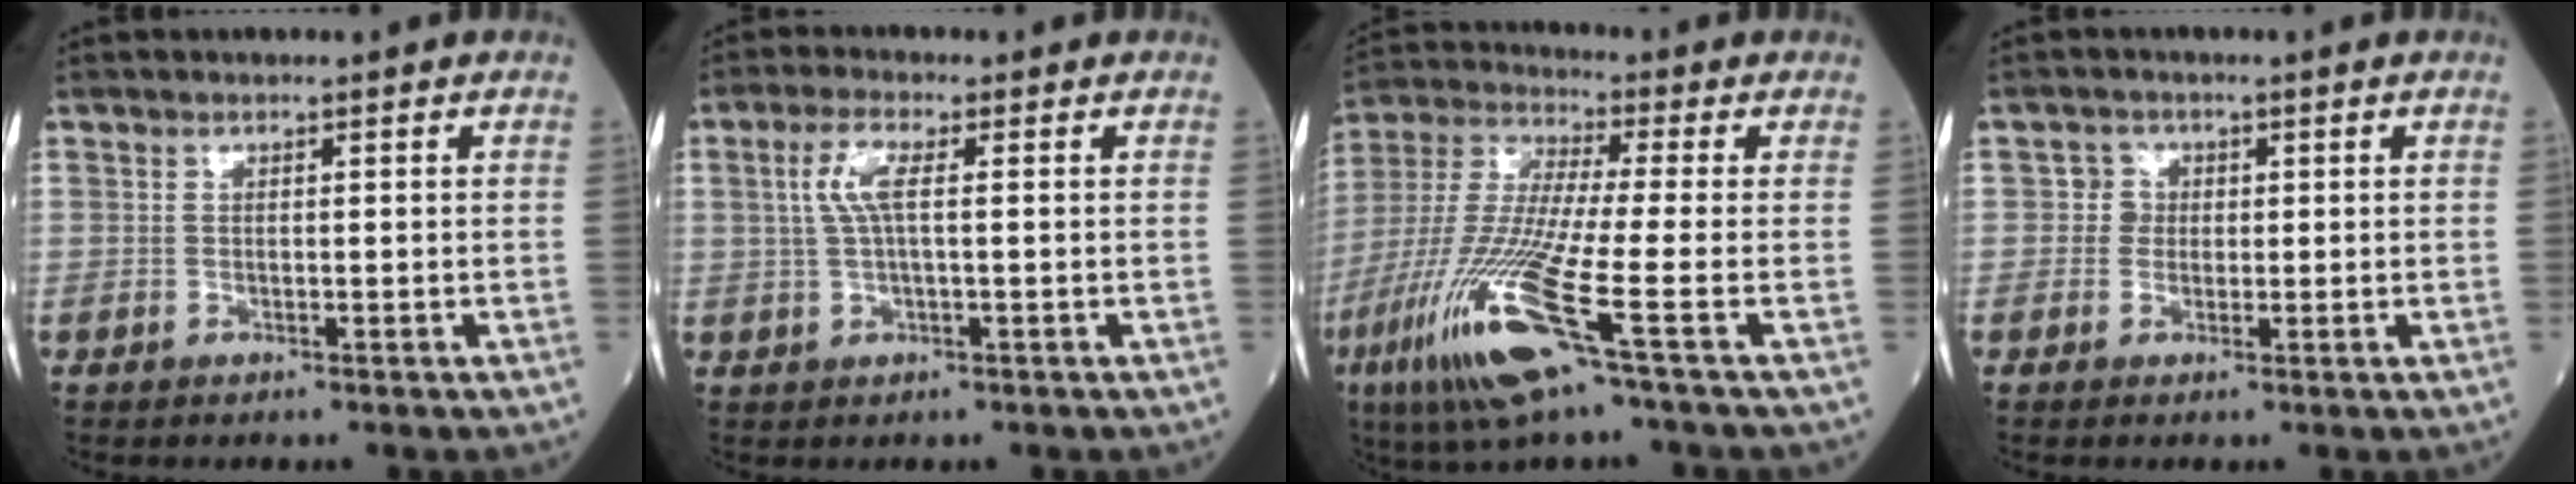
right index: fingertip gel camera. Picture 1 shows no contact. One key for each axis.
{"total": 4.2, "fx": 0.8, "fy": 0.9, "fz": 4.0, "tx": -0.093, "ty": 0.011, "tz": 0.017}
{"total": 15.6, "fx": -6.7, "fy": -0.1, "fz": 14.1, "tx": -0.312, "ty": -0.032, "tz": -0.134}
{"total": 2.1, "fx": 0.2, "fy": 2.1, "fz": 0.3, "tx": 0.004, "ty": 0.005, "tz": -0.002}